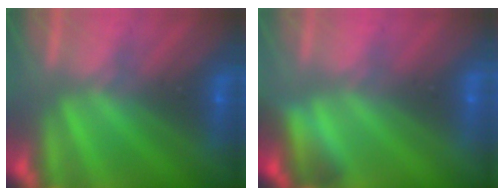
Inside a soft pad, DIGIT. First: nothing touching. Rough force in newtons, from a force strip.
{"total": 2.7}